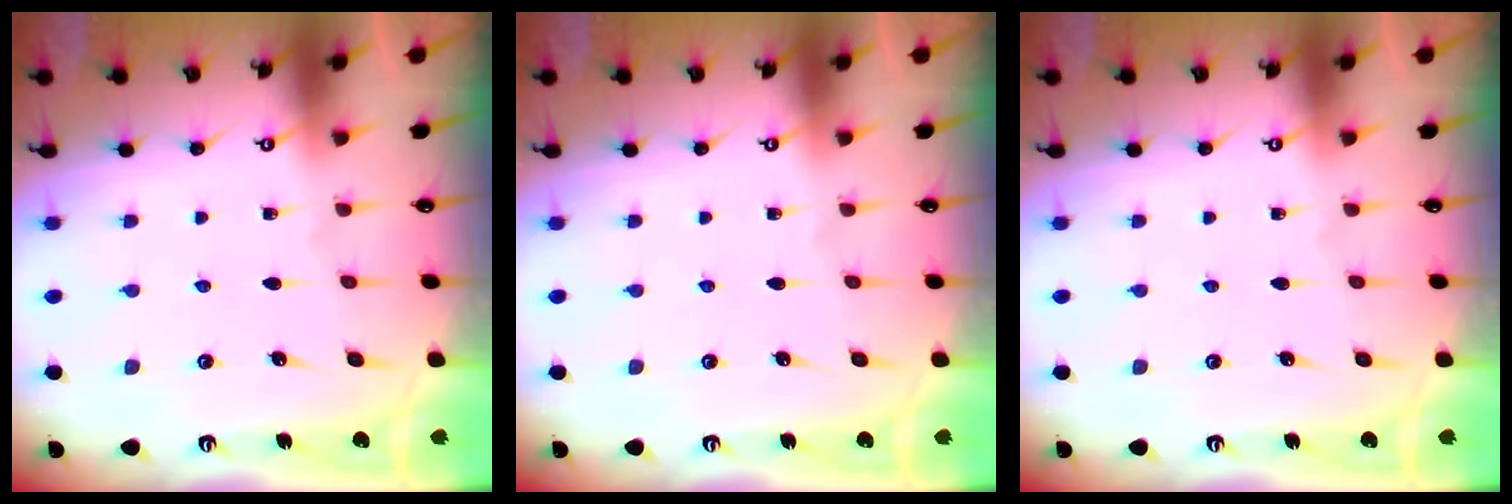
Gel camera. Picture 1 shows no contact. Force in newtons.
{"total": 0.0}
{"total": 0.0}